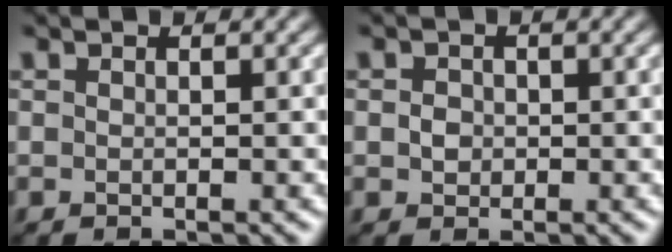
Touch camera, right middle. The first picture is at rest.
{"total": 1.2, "force": [0.0, 1.1, 0.5], "torque": [-0.007, -0.001, -0.004]}